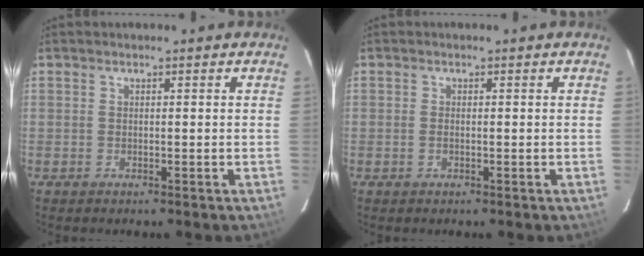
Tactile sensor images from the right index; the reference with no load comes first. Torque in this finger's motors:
{"motor_torque": [-0.24, 0.03, -0.09, -0.01]}